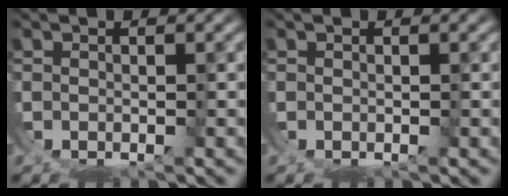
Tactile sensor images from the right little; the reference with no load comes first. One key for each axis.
{"total": 0.0}